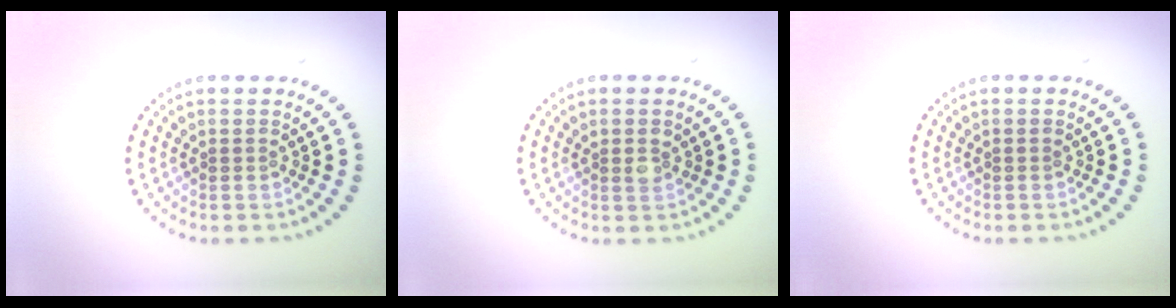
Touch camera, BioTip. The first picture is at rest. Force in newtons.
{"total": 1.0, "press": 0.9, "slide": 0.5}
{"total": 0.0}